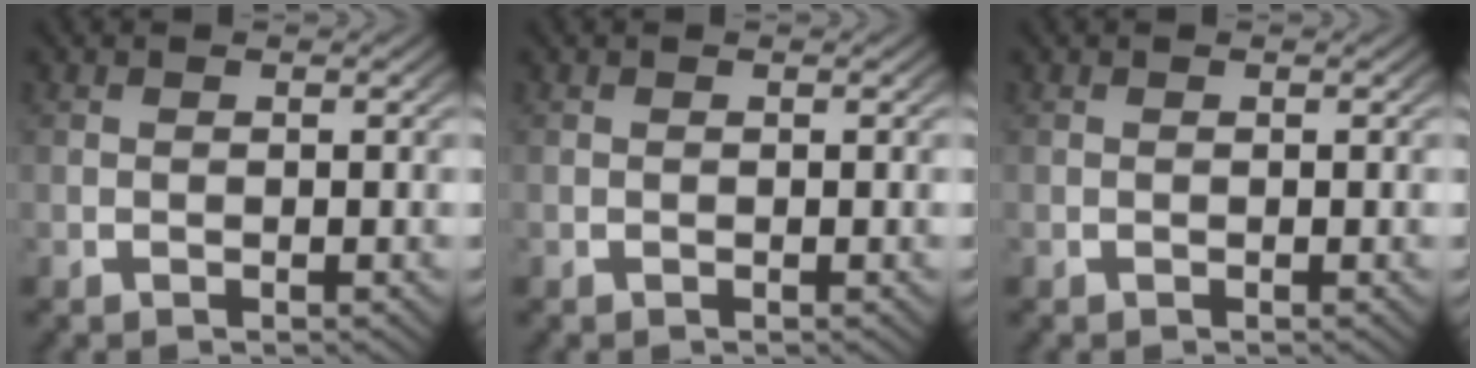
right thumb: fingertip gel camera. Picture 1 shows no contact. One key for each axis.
{"total": 0.0}
{"total": 0.0}